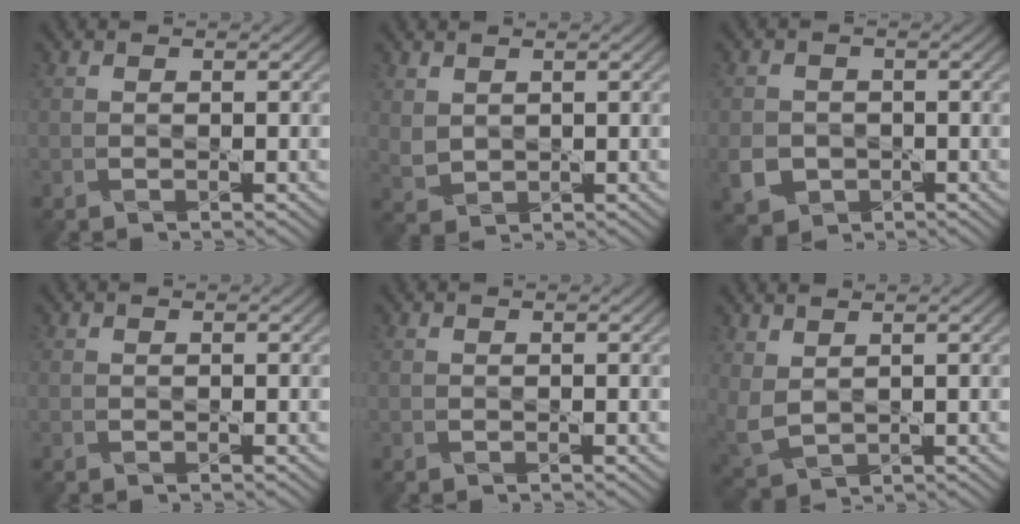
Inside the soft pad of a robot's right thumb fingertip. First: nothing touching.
{"total": 2.5, "force": [1.4, 1.7, 1.2], "torque": [-0.039, -0.002, 0.032]}
{"total": 4.2, "force": [-1.4, 3.7, 1.5], "torque": [-0.045, -0.011, -0.031]}
{"total": 0.0}
{"total": 0.0}
{"total": 4.6, "force": [1.9, 3.0, 3.0], "torque": [-0.098, -0.009, 0.049]}